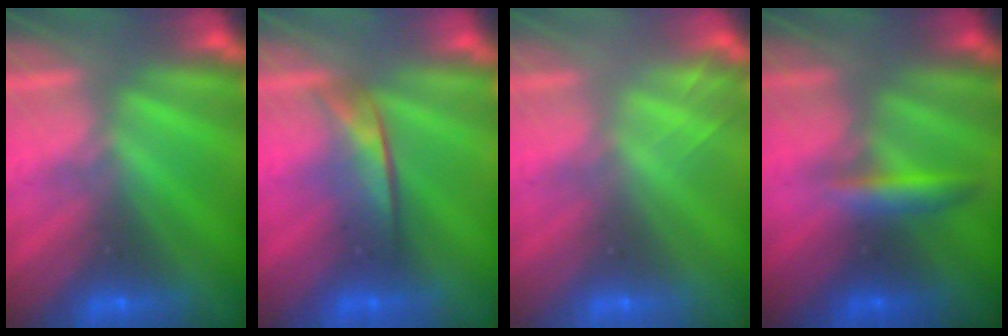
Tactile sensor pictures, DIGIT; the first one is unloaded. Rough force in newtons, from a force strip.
{"total": 2.1}
{"total": 2.0}
{"total": 2.9}